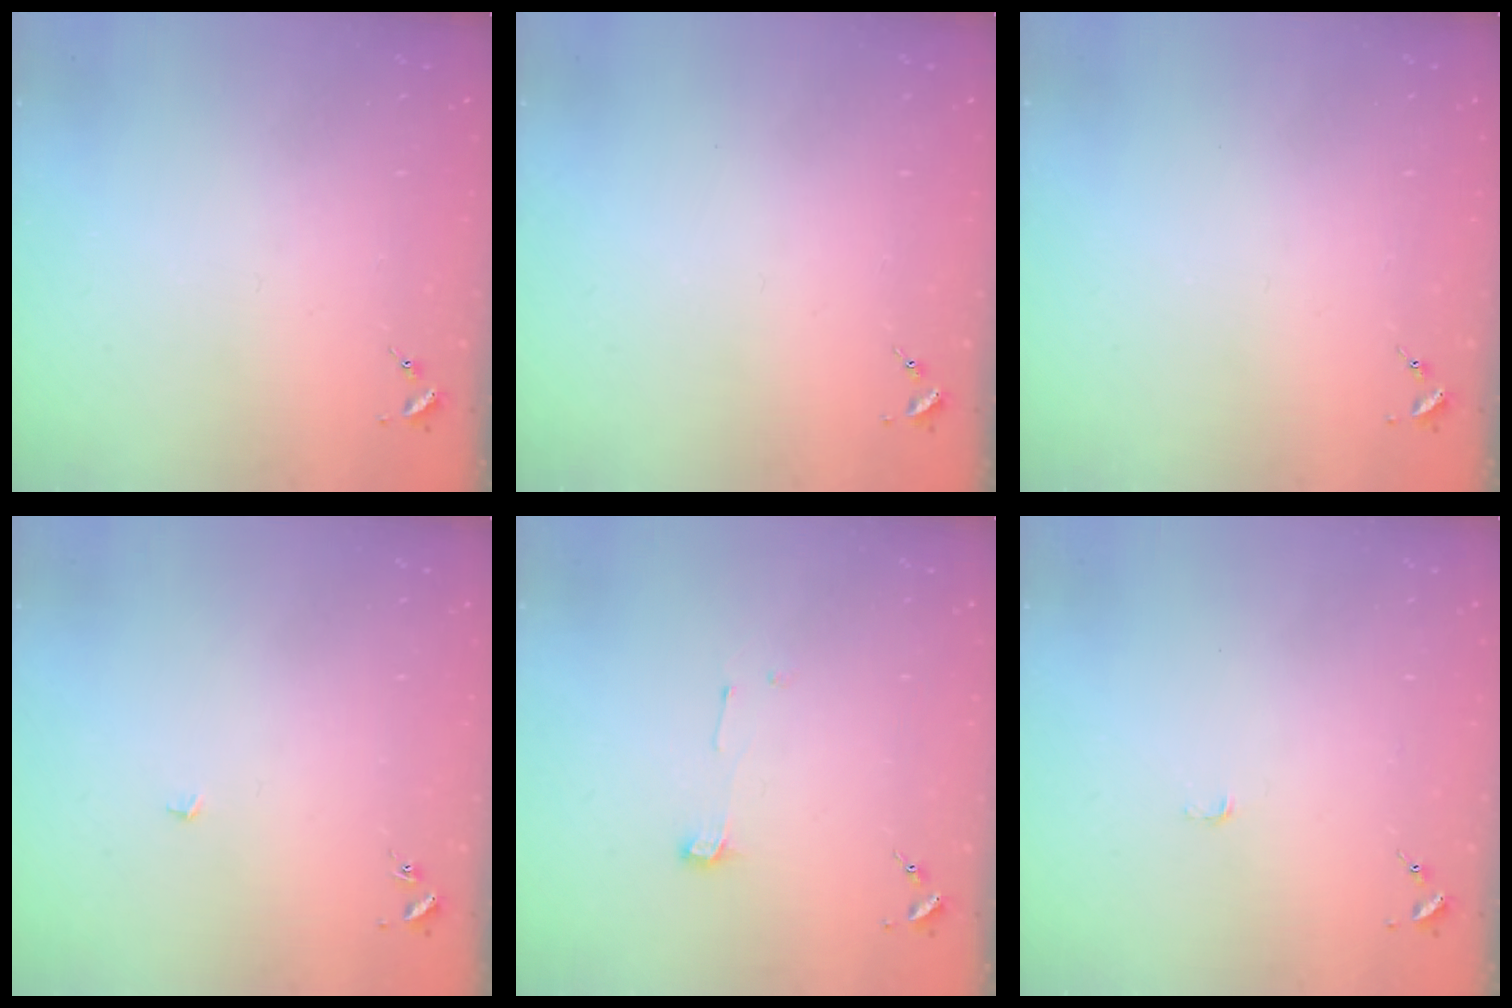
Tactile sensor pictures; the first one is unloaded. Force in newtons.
{"total": 0.0}
{"total": 0.0}
{"total": 2.1, "press": 2.1, "slide": 0.1}
{"total": 3.8, "press": 3.8, "slide": 0.5}
{"total": 3.0, "press": 3.0, "slide": 0.3}